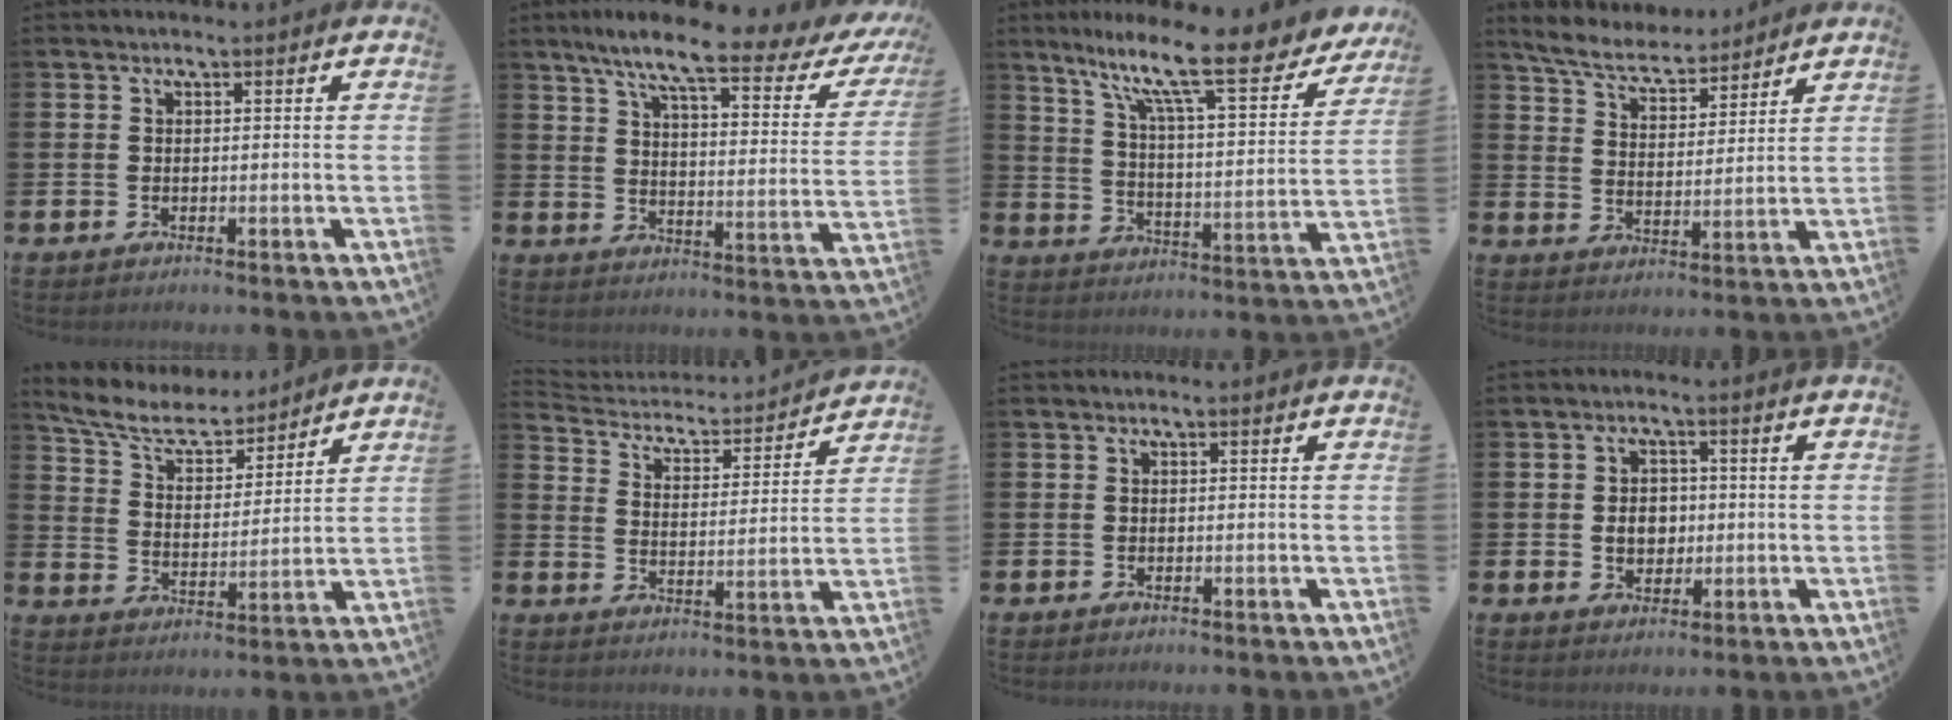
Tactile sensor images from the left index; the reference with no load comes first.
{"total": 9.1, "force": [6.8, 1.2, 5.9], "torque": [-0.128, -0.043, 0.105]}
{"total": 13.5, "force": [9.7, 2.8, 9.0], "torque": [-0.177, -0.059, 0.153]}
{"total": 6.4, "force": [5.9, 1.6, 1.8], "torque": [-0.064, -0.033, 0.104]}
{"total": 8.1, "force": [7.3, 2.5, 2.6], "torque": [-0.088, -0.043, 0.128]}
{"total": 4.2, "force": [3.9, 1.5, 0.6], "torque": [-0.041, -0.038, 0.058]}
{"total": 0.0}
{"total": 3.5, "force": [0.1, 2.9, 2.0], "torque": [-0.028, 0.004, -0.006]}